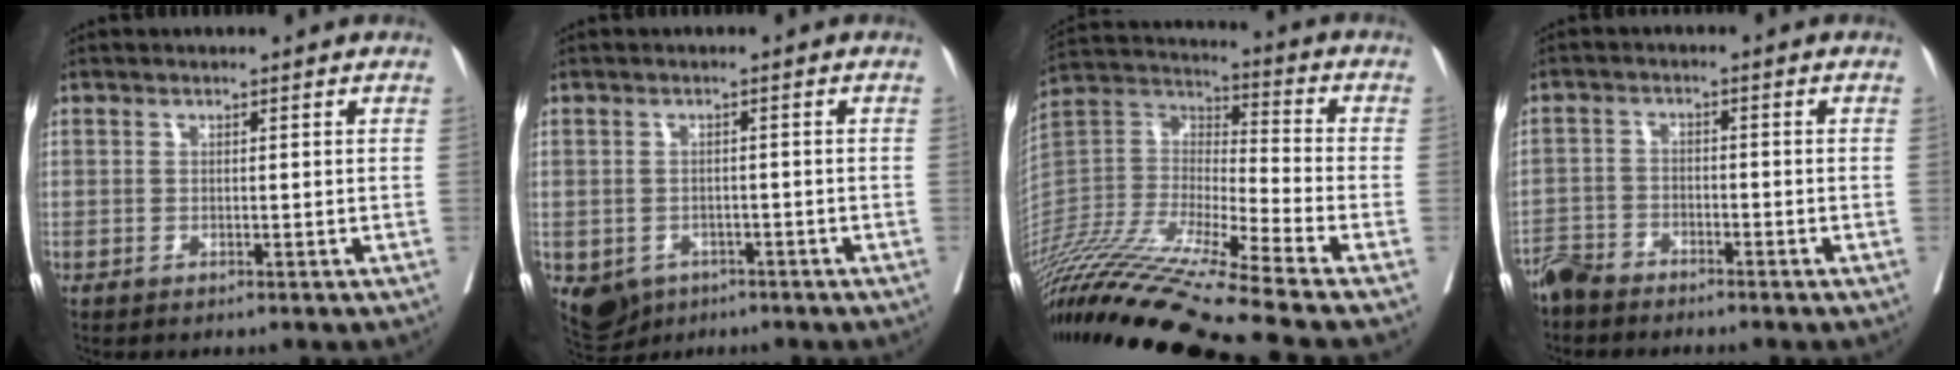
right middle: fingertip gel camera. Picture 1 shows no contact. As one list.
[{"total": 6.8, "force": [-3.7, 5.3, 2.2], "torque": [-0.045, 0.000, -0.049]}, {"total": 24.3, "force": [-19.9, -1.2, 13.9], "torque": [-0.312, -0.036, -0.376]}, {"total": 3.7, "force": [-3.5, 1.0, 0.7], "torque": [-0.012, -0.007, -0.071]}]